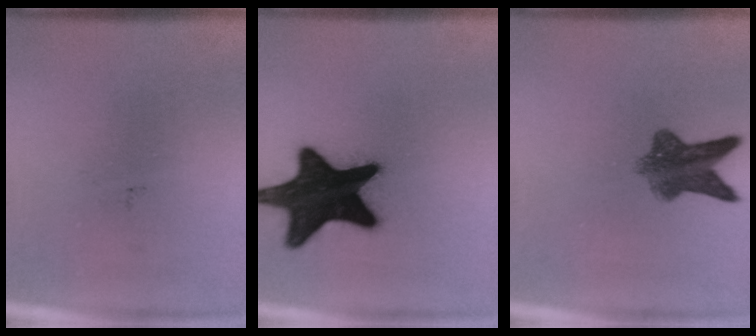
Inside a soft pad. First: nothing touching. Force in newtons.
{"total": 18.9}
{"total": 7.1}